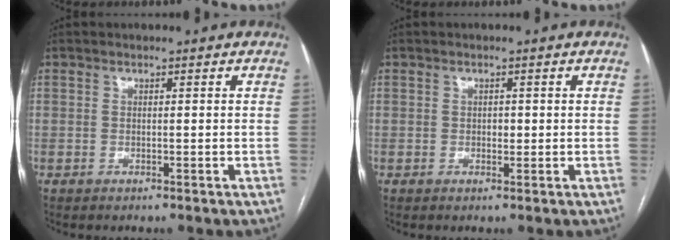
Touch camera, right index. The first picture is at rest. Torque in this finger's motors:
{"motor_torque": [0.14, -0.01, 0.10, 0.02]}